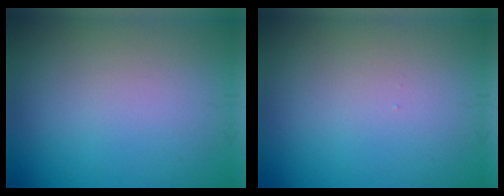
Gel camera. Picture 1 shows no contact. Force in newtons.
{"total": 0.0}